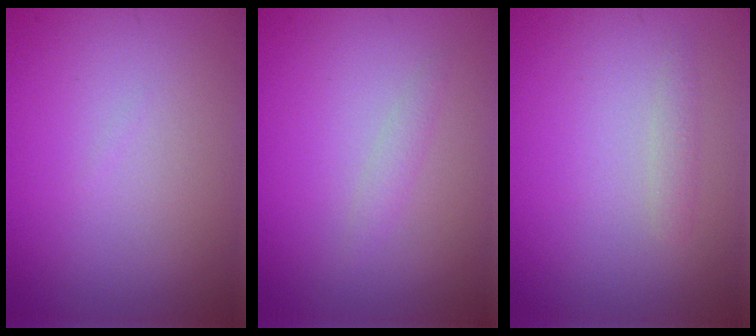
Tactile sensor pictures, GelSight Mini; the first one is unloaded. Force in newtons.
{"total": 1.0, "press": 1.0, "slide": 0.1}
{"total": 0.9, "press": 0.9, "slide": 0.0}